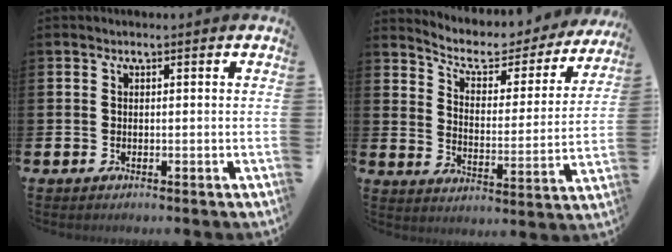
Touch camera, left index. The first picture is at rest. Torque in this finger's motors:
{"motor_torque": [0.99, -1.14, 0.10, 0.07]}